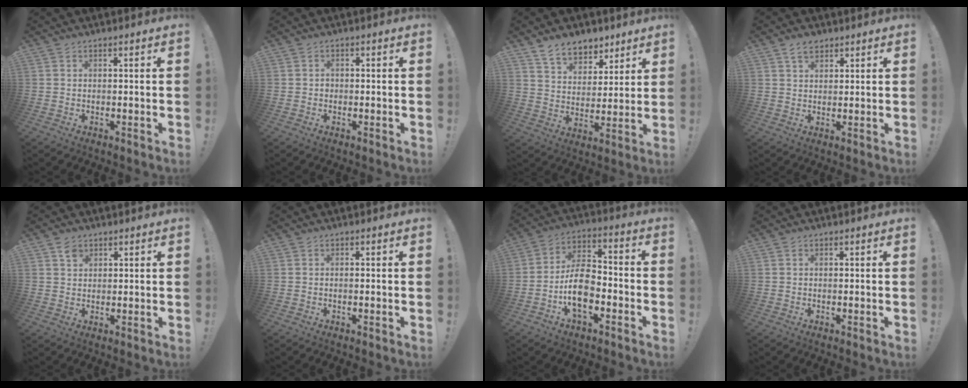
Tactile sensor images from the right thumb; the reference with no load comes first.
{"total": 1.1, "force": [-0.4, 1.0, 0.2], "torque": [-0.010, 0.009, -0.006]}
{"total": 10.5, "force": [7.9, 6.1, 3.2], "torque": [-0.049, -0.055, 0.153]}
{"total": 4.3, "force": [2.8, 2.5, 2.0], "torque": [-0.031, -0.008, 0.050]}
{"total": 2.5, "force": [1.5, 1.8, 0.8], "torque": [-0.005, -0.004, 0.025]}
{"total": 0.8, "force": [-0.5, -0.1, 0.6], "torque": [-0.009, 0.000, -0.011]}
{"total": 12.3, "force": [-4.8, 7.3, 8.8], "torque": [-0.170, 0.029, -0.085]}
{"total": 0.0}